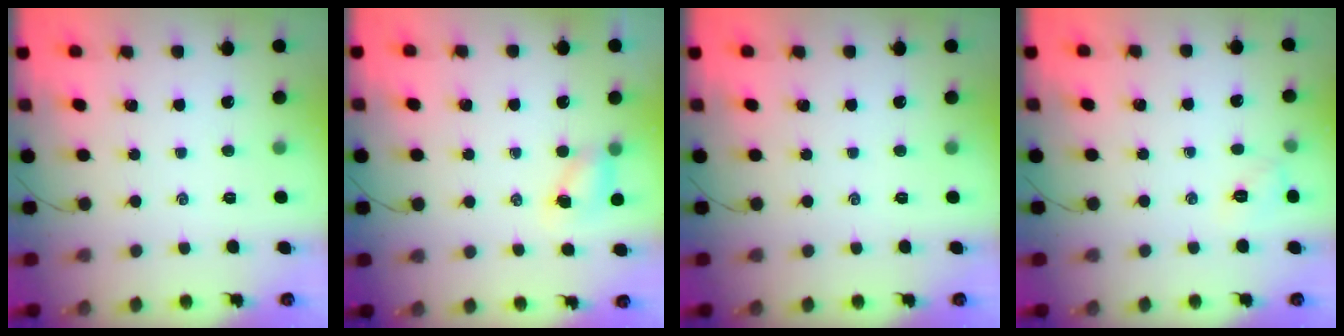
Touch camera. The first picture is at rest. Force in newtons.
{"total": 4.8, "press": 4.8, "slide": 0.7}
{"total": 0.0}
{"total": 6.4, "press": 6.1, "slide": 1.9}